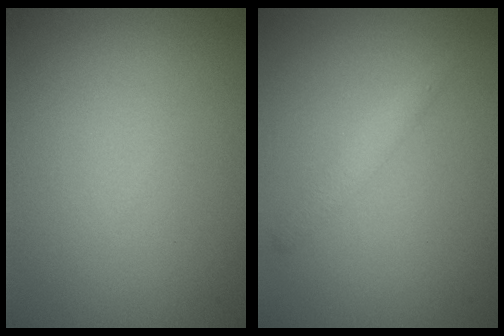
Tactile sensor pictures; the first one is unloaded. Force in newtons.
{"total": 1.4, "press": 1.4, "slide": 0.0}